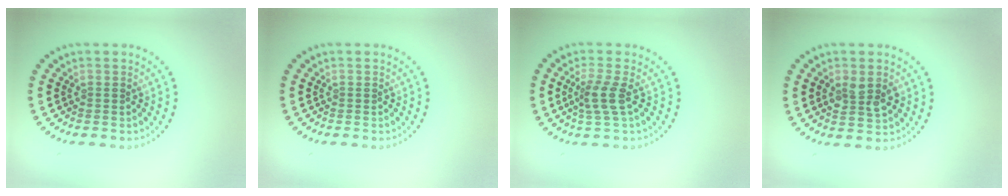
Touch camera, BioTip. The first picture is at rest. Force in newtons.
{"total": 0.0}
{"total": 2.5, "press": 2.0, "slide": 1.6}
{"total": 2.7, "press": 2.7, "slide": 0.2}